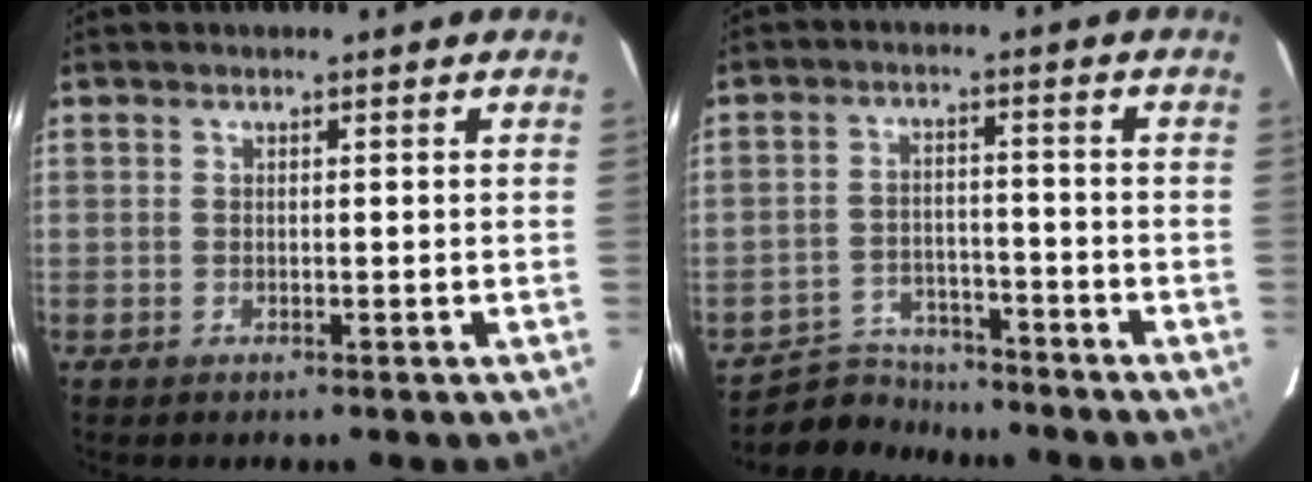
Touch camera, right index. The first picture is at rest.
{"total": 7.7, "force": [-7.1, 2.9, 0.1], "torque": [-0.027, 0.014, -0.117]}